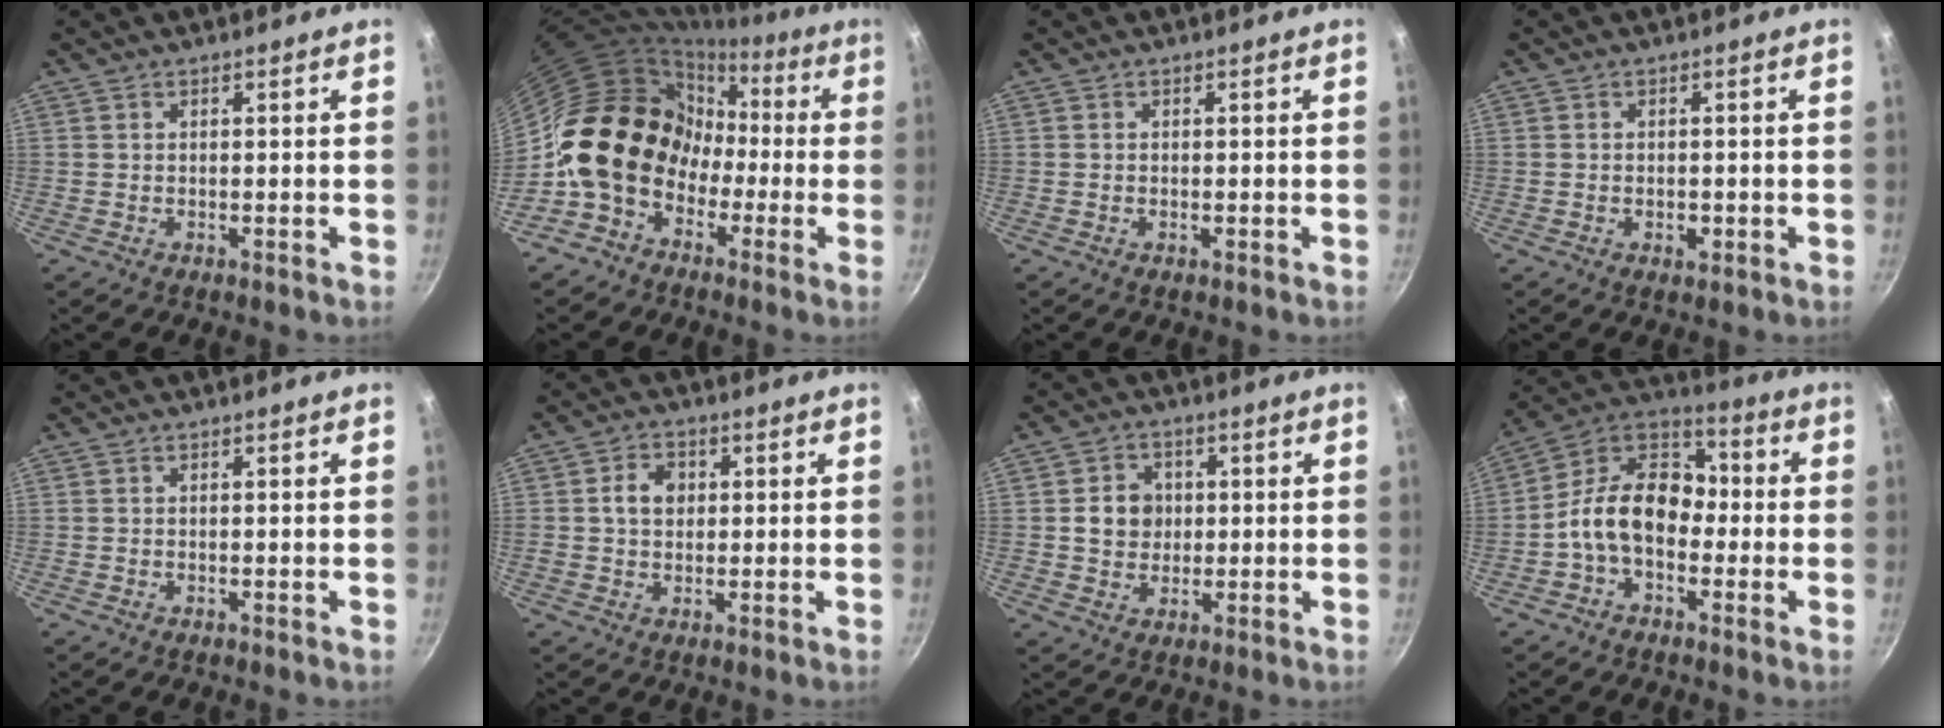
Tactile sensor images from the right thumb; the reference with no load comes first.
{"total": 14.8, "force": [-3.2, 12.1, 7.8], "torque": [-0.074, 0.053, -0.065]}
{"total": 0.6, "force": [-0.2, 0.3, 0.5], "torque": [-0.008, 0.002, -0.003]}
{"total": 2.1, "force": [-0.7, 1.3, 1.5], "torque": [-0.023, 0.002, -0.010]}
{"total": 0.0}
{"total": 5.1, "force": [0.7, 4.1, 3.0], "torque": [-0.030, 0.006, 0.005]}
{"total": 6.2, "force": [0.6, 5.5, 2.8], "torque": [-0.017, 0.004, 0.006]}
{"total": 14.2, "force": [-2.4, 9.8, 9.9], "torque": [-0.130, 0.050, -0.072]}